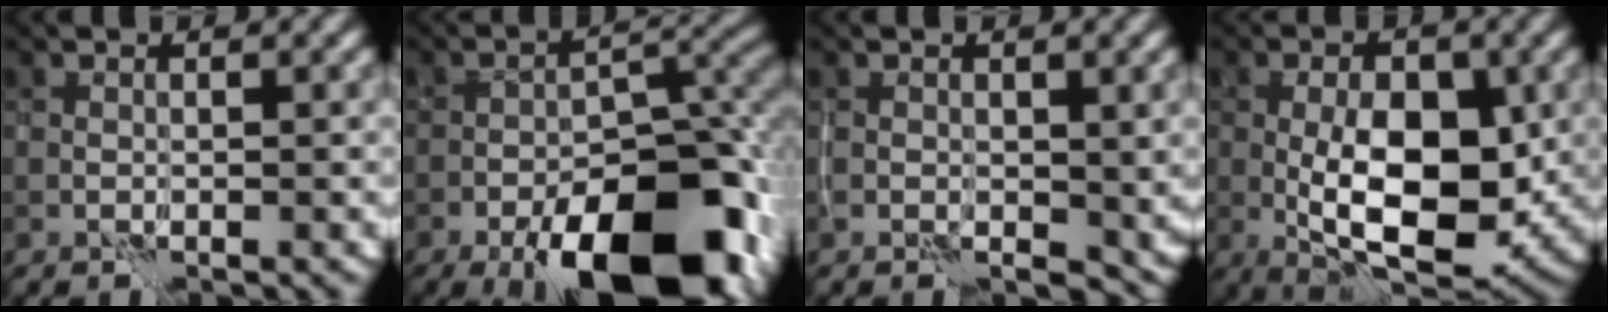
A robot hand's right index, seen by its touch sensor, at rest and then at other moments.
{"total": 14.2, "force": [-8.0, 5.9, 10.2], "torque": [-0.147, -0.007, -0.125]}
{"total": 3.0, "force": [0.0, 1.8, 2.4], "torque": [-0.045, -0.011, 0.003]}
{"total": 9.4, "force": [-1.4, 4.4, 8.2], "torque": [-0.136, 0.000, -0.021]}